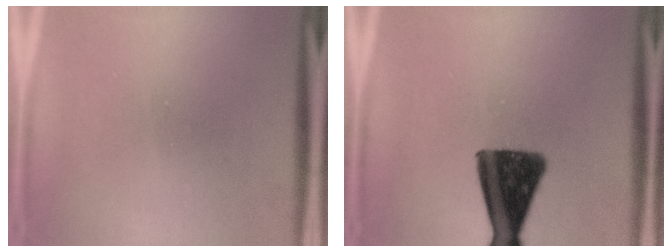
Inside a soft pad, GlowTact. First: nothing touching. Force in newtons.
{"total": 13.4}